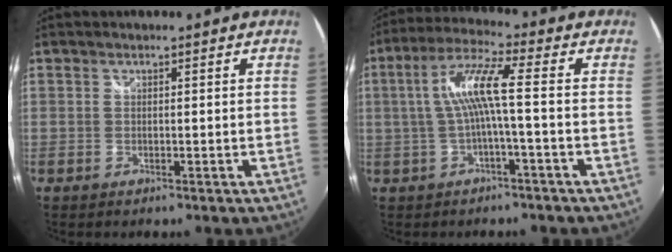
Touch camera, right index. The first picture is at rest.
{"total": 8.0, "force": [-0.8, 0.0, 7.9], "torque": [-0.165, 0.012, -0.009]}